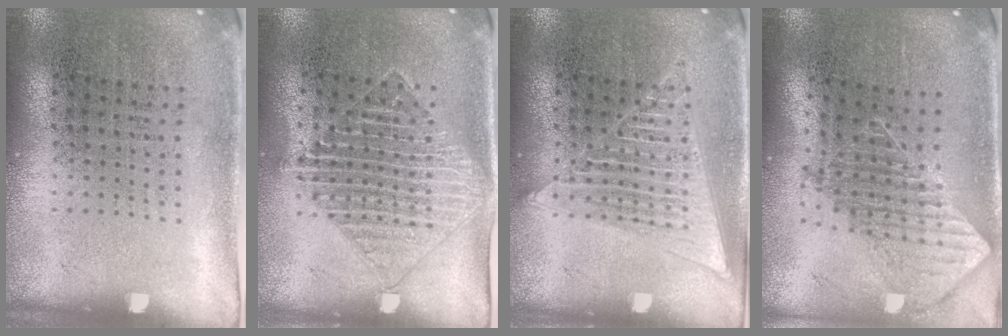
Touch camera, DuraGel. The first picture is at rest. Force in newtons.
{"total": 1.6, "press": 1.4, "slide": 0.8}
{"total": 2.7, "press": 2.7, "slide": 0.4}
{"total": 1.8, "press": 1.4, "slide": 1.2}